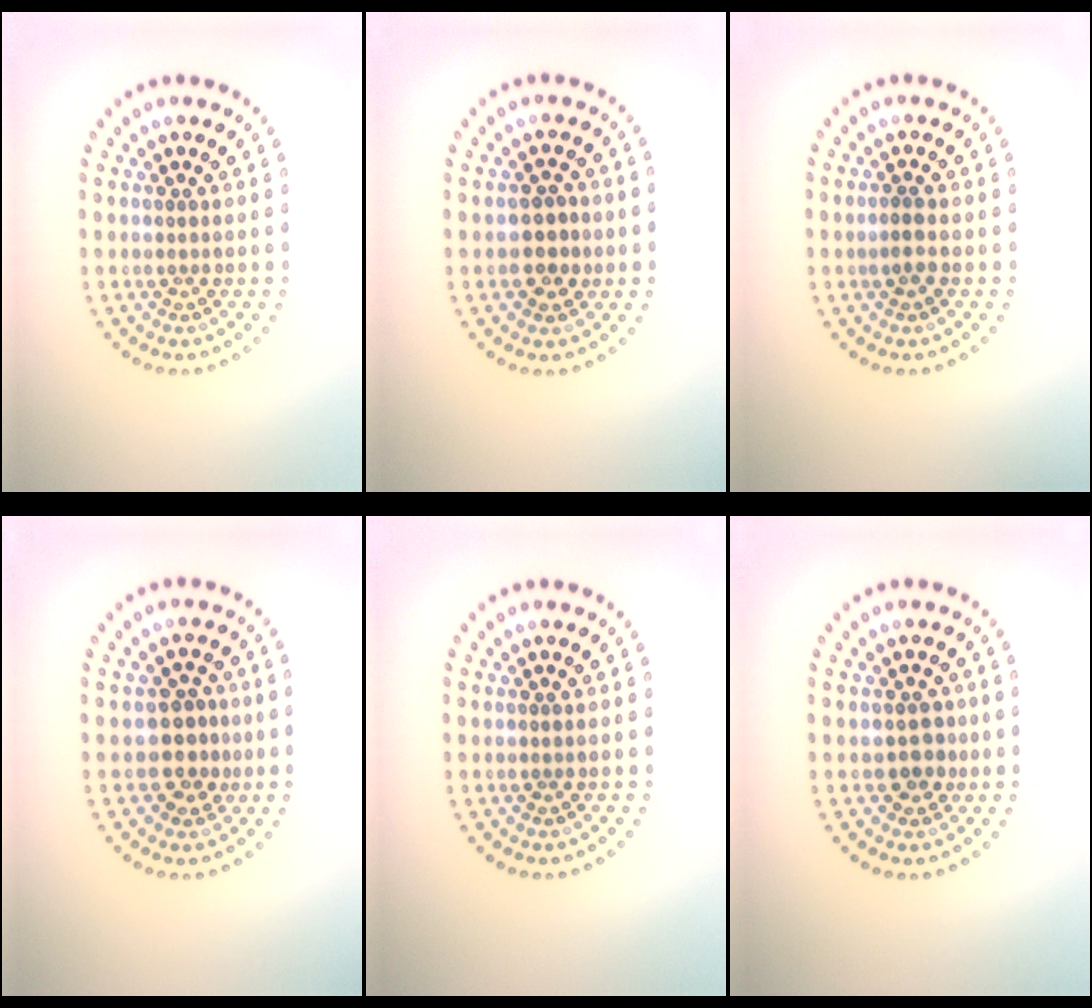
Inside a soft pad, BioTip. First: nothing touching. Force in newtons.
{"total": 2.3, "press": 2.2, "slide": 0.3}
{"total": 1.1, "press": 1.1, "slide": 0.3}
{"total": 2.8, "press": 2.5, "slide": 1.2}
{"total": 0.0}
{"total": 1.9, "press": 1.7, "slide": 0.9}